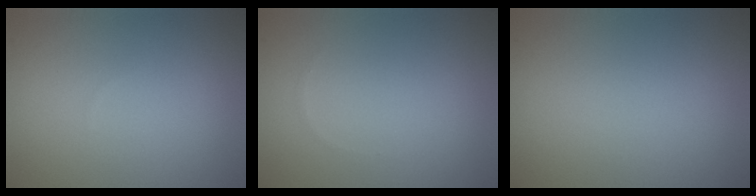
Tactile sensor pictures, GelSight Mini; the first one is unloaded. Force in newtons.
{"total": 0.0}
{"total": 0.0}